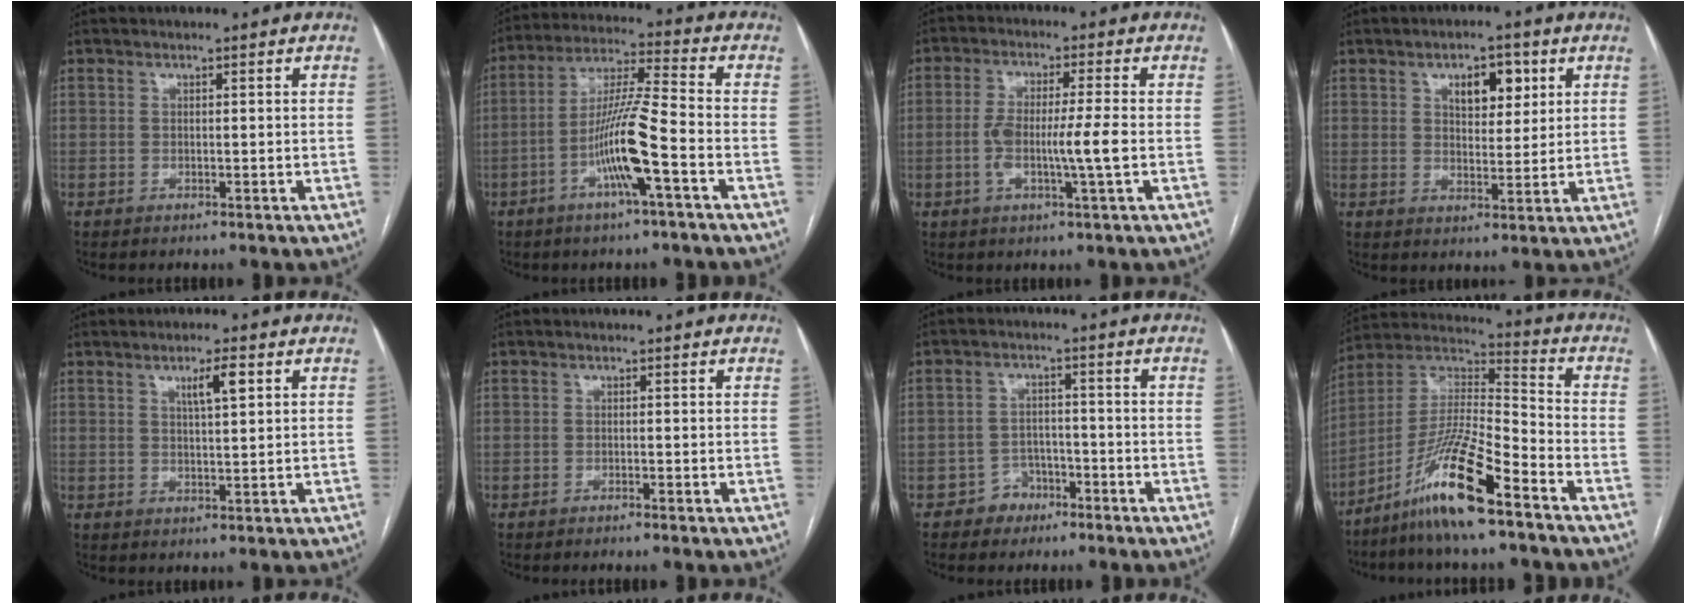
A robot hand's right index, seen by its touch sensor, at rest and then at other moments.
{"total": 11.4, "force": [-4.2, -0.1, 10.6], "torque": [-0.206, 0.004, -0.082]}
{"total": 7.6, "force": [-1.3, 0.1, 7.5], "torque": [-0.143, 0.003, -0.024]}
{"total": 6.3, "force": [2.8, 3.2, 4.7], "torque": [-0.070, 0.006, 0.046]}
{"total": 3.9, "force": [1.8, 0.5, 3.5], "torque": [-0.058, 0.001, 0.030]}
{"total": 0.9, "force": [-0.8, -0.1, 0.5], "torque": [-0.010, 0.001, -0.012]}
{"total": 3.9, "force": [-2.5, 2.9, 0.3], "torque": [0.003, 0.015, -0.039]}
{"total": 14.8, "force": [-9.5, 0.9, 11.3], "torque": [-0.225, -0.006, -0.179]}